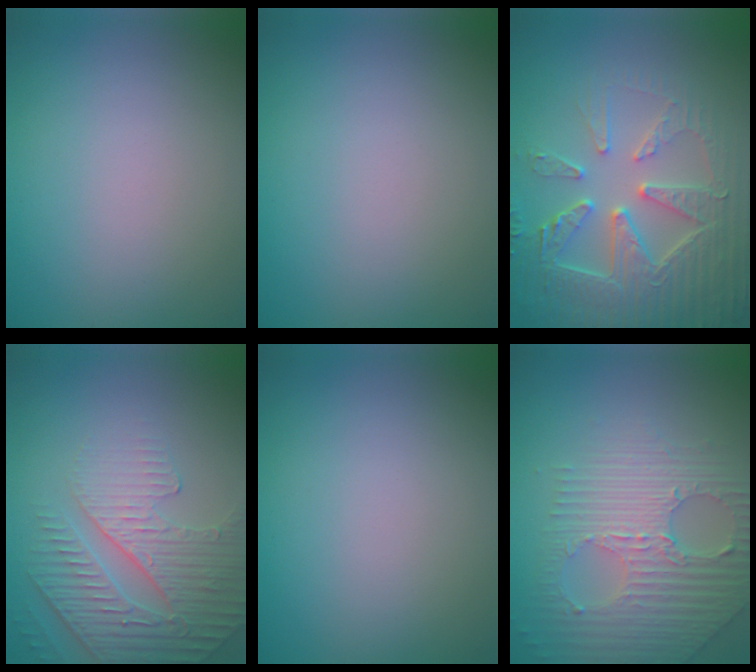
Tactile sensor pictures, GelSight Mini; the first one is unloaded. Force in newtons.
{"total": 0.0}
{"total": 6.7, "press": 5.6, "slide": 3.7}
{"total": 4.2, "press": 4.0, "slide": 1.4}
{"total": 0.0}
{"total": 7.2, "press": 5.0, "slide": 5.3}